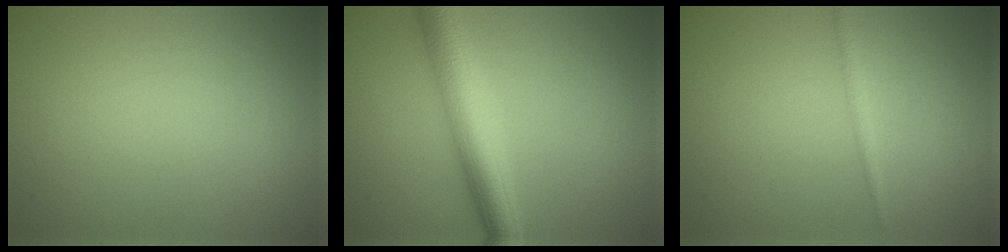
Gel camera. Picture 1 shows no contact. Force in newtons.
{"total": 6.0, "press": 6.0, "slide": 0.2}
{"total": 0.9, "press": 0.9, "slide": 0.0}